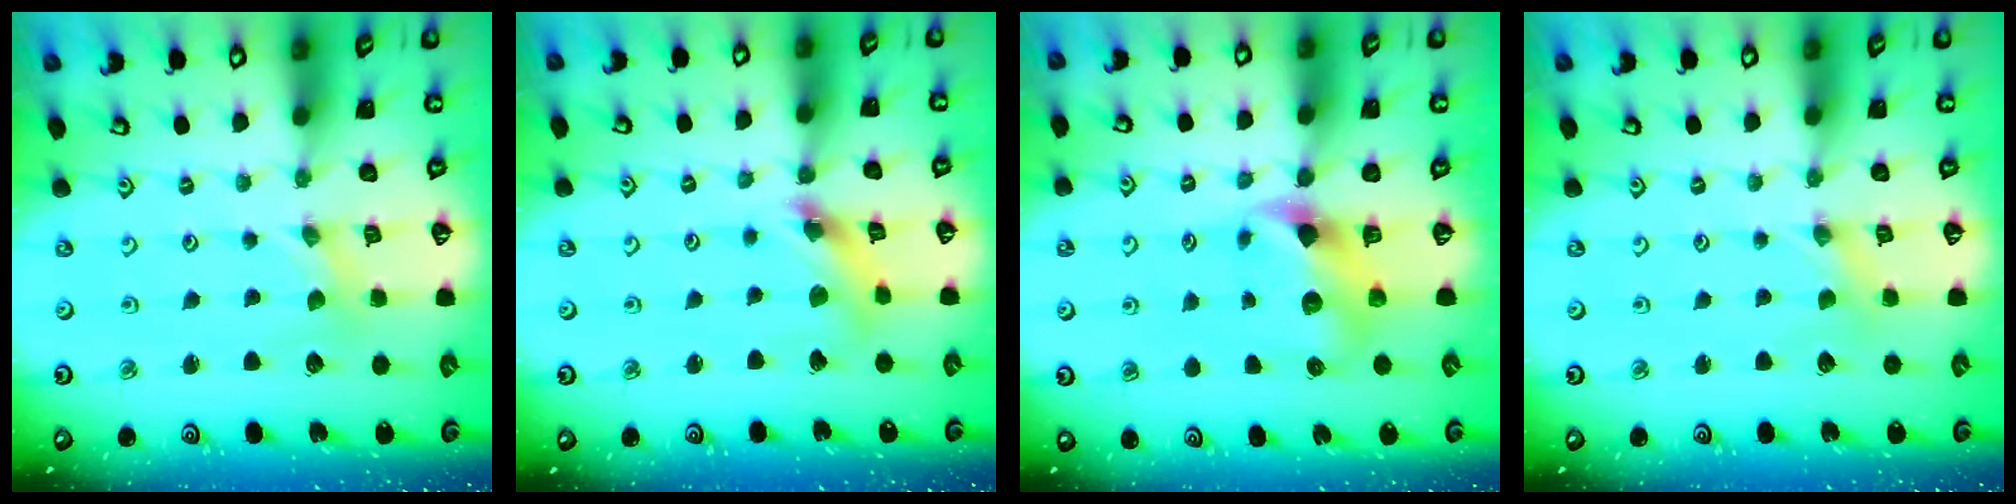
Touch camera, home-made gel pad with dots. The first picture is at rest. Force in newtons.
{"total": 9.3, "press": 9.2, "slide": 1.1}
{"total": 8.3, "press": 8.2, "slide": 1.1}
{"total": 0.0}